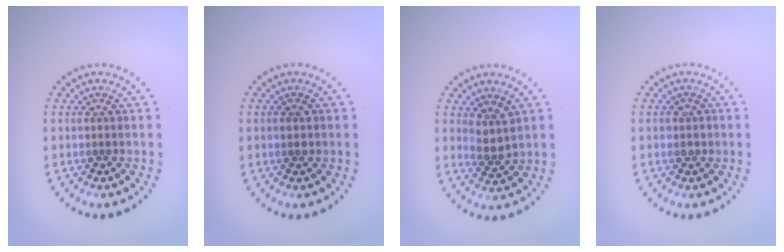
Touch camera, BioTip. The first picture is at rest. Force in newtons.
{"total": 0.9, "press": 0.9, "slide": 0.1}
{"total": 2.2, "press": 1.7, "slide": 1.3}
{"total": 0.9, "press": 0.9, "slide": 0.4}